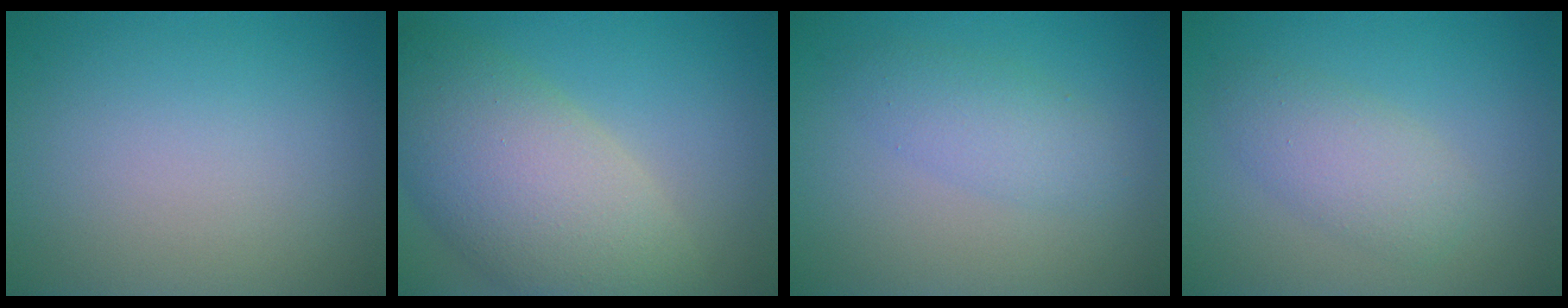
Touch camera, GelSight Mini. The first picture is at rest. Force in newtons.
{"total": 9.9, "press": 9.9, "slide": 0.7}
{"total": 2.5, "press": 2.5, "slide": 0.1}
{"total": 3.1, "press": 3.1, "slide": 0.2}